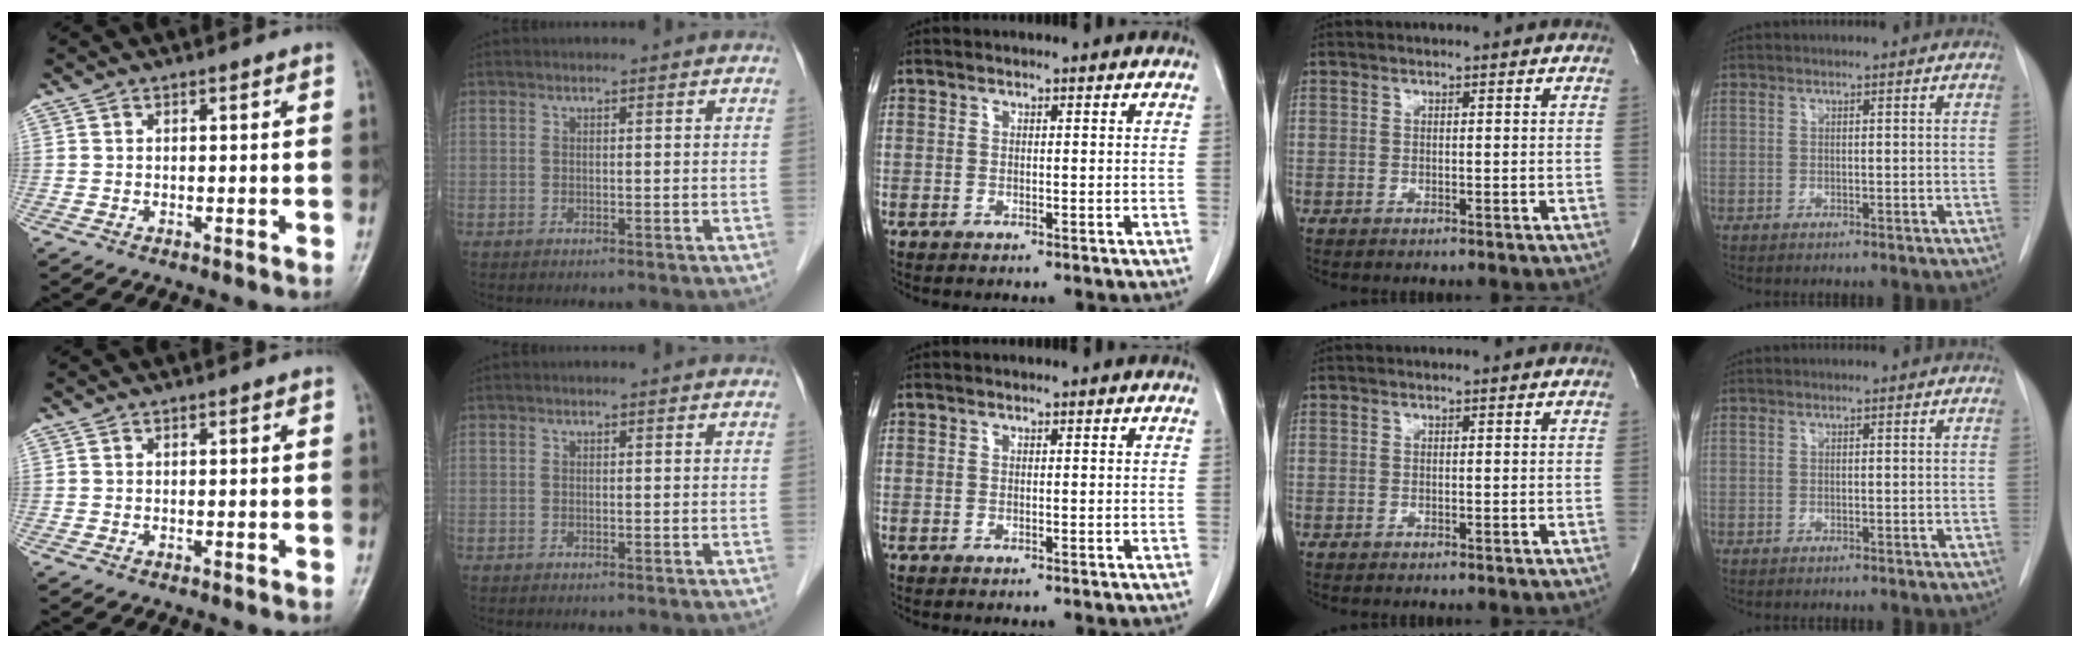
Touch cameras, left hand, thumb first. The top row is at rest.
{}